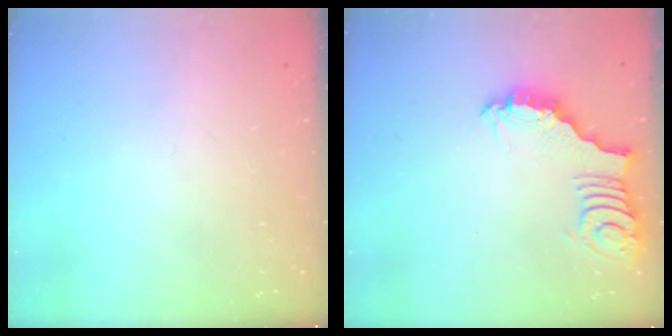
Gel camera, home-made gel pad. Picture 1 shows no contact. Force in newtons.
{"total": 3.3, "press": 3.3, "slide": 0.1}